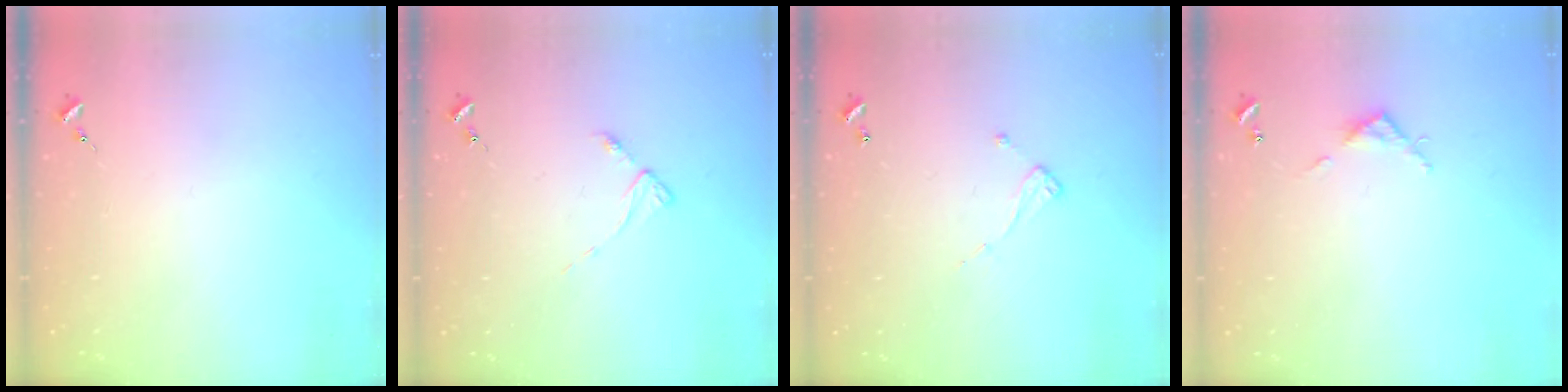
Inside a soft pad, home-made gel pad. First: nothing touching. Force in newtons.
{"total": 3.5, "press": 3.5, "slide": 0.6}
{"total": 5.0, "press": 5.0, "slide": 0.4}
{"total": 3.9, "press": 3.9, "slide": 0.3}